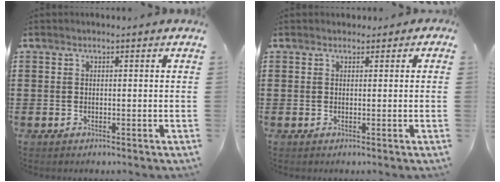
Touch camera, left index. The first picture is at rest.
{"total": 0.8, "force": [0.3, 0.7, 0.2], "torque": [-0.006, 0.006, 0.007]}